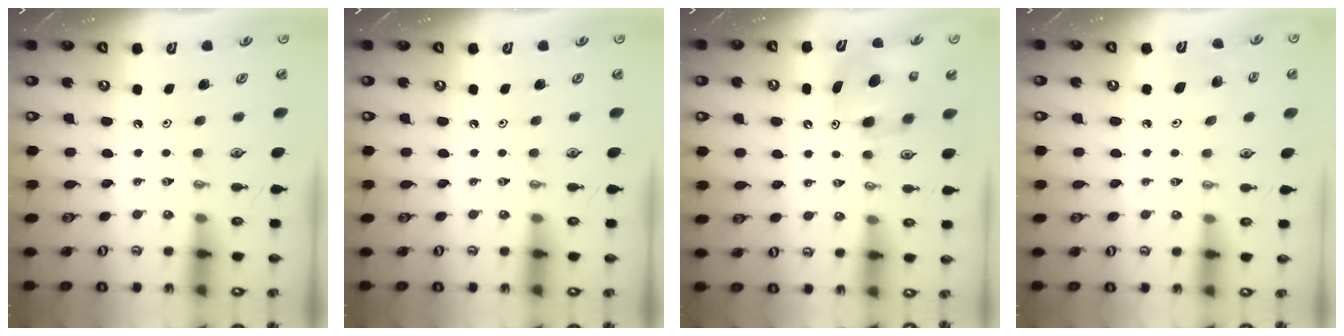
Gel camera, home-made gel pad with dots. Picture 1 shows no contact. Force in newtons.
{"total": 0.0}
{"total": 7.5, "press": 7.5, "slide": 0.3}
{"total": 5.6, "press": 5.3, "slide": 2.0}